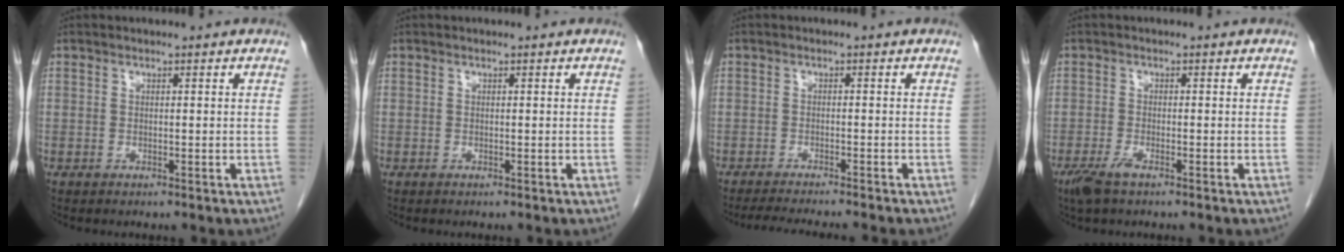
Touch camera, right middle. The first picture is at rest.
{"total": 0.0}
{"total": 8.4, "force": [-7.6, -0.2, 3.7], "torque": [-0.039, -0.017, -0.110]}
{"total": 3.0, "force": [-2.0, 0.6, 2.2], "torque": [-0.052, -0.007, -0.039]}